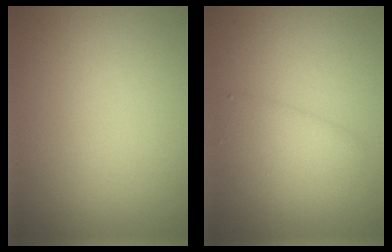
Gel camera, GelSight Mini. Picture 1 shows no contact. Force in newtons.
{"total": 3.0, "press": 3.0, "slide": 0.1}